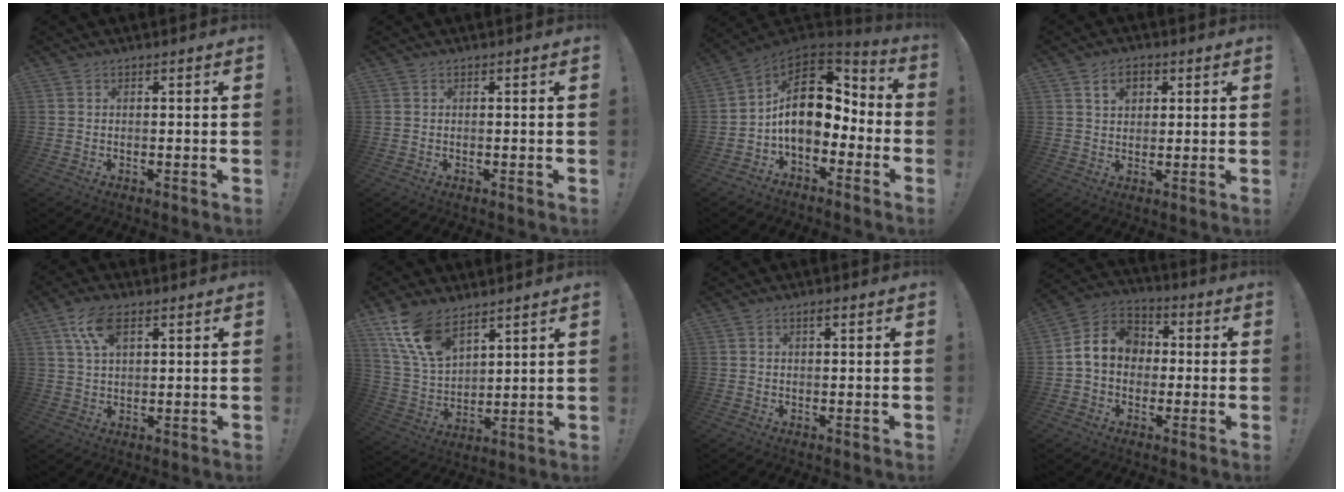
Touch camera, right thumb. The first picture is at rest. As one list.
[{"total": 0.0}, {"total": 16.8, "force": [1.2, 10.6, 13.0], "torque": [-0.211, -0.001, 0.025]}, {"total": 5.8, "force": [2.5, 4.1, 3.4], "torque": [-0.051, 0.001, 0.044]}, {"total": 8.7, "force": [4.3, 4.2, 6.3], "torque": [-0.110, -0.005, 0.080]}, {"total": 14.1, "force": [9.6, 7.2, 7.5], "torque": [-0.160, -0.051, 0.185]}, {"total": 1.2, "force": [0.7, 0.4, 0.9], "torque": [-0.016, 0.000, 0.011]}, {"total": 10.9, "force": [0.4, 9.3, 5.7], "torque": [-0.084, 0.013, 0.013]}]